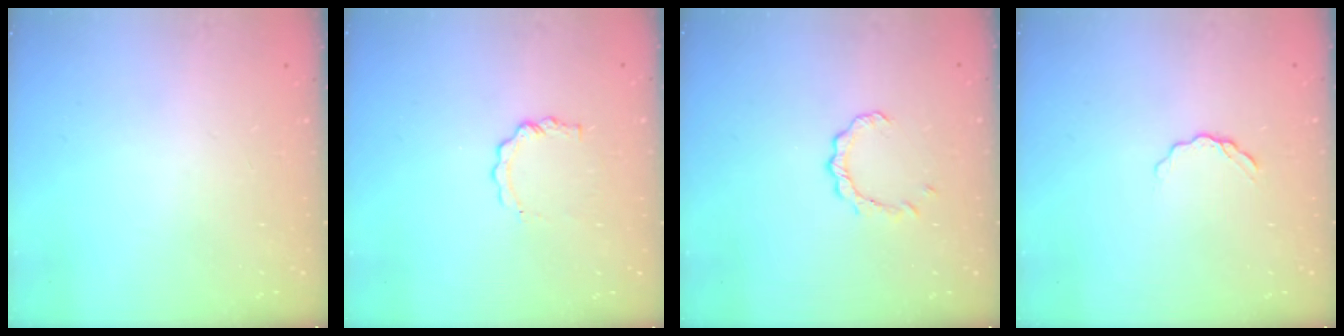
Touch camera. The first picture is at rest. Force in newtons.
{"total": 4.8, "press": 4.7, "slide": 0.4}
{"total": 2.4, "press": 2.4, "slide": 0.3}
{"total": 3.2, "press": 3.1, "slide": 0.4}